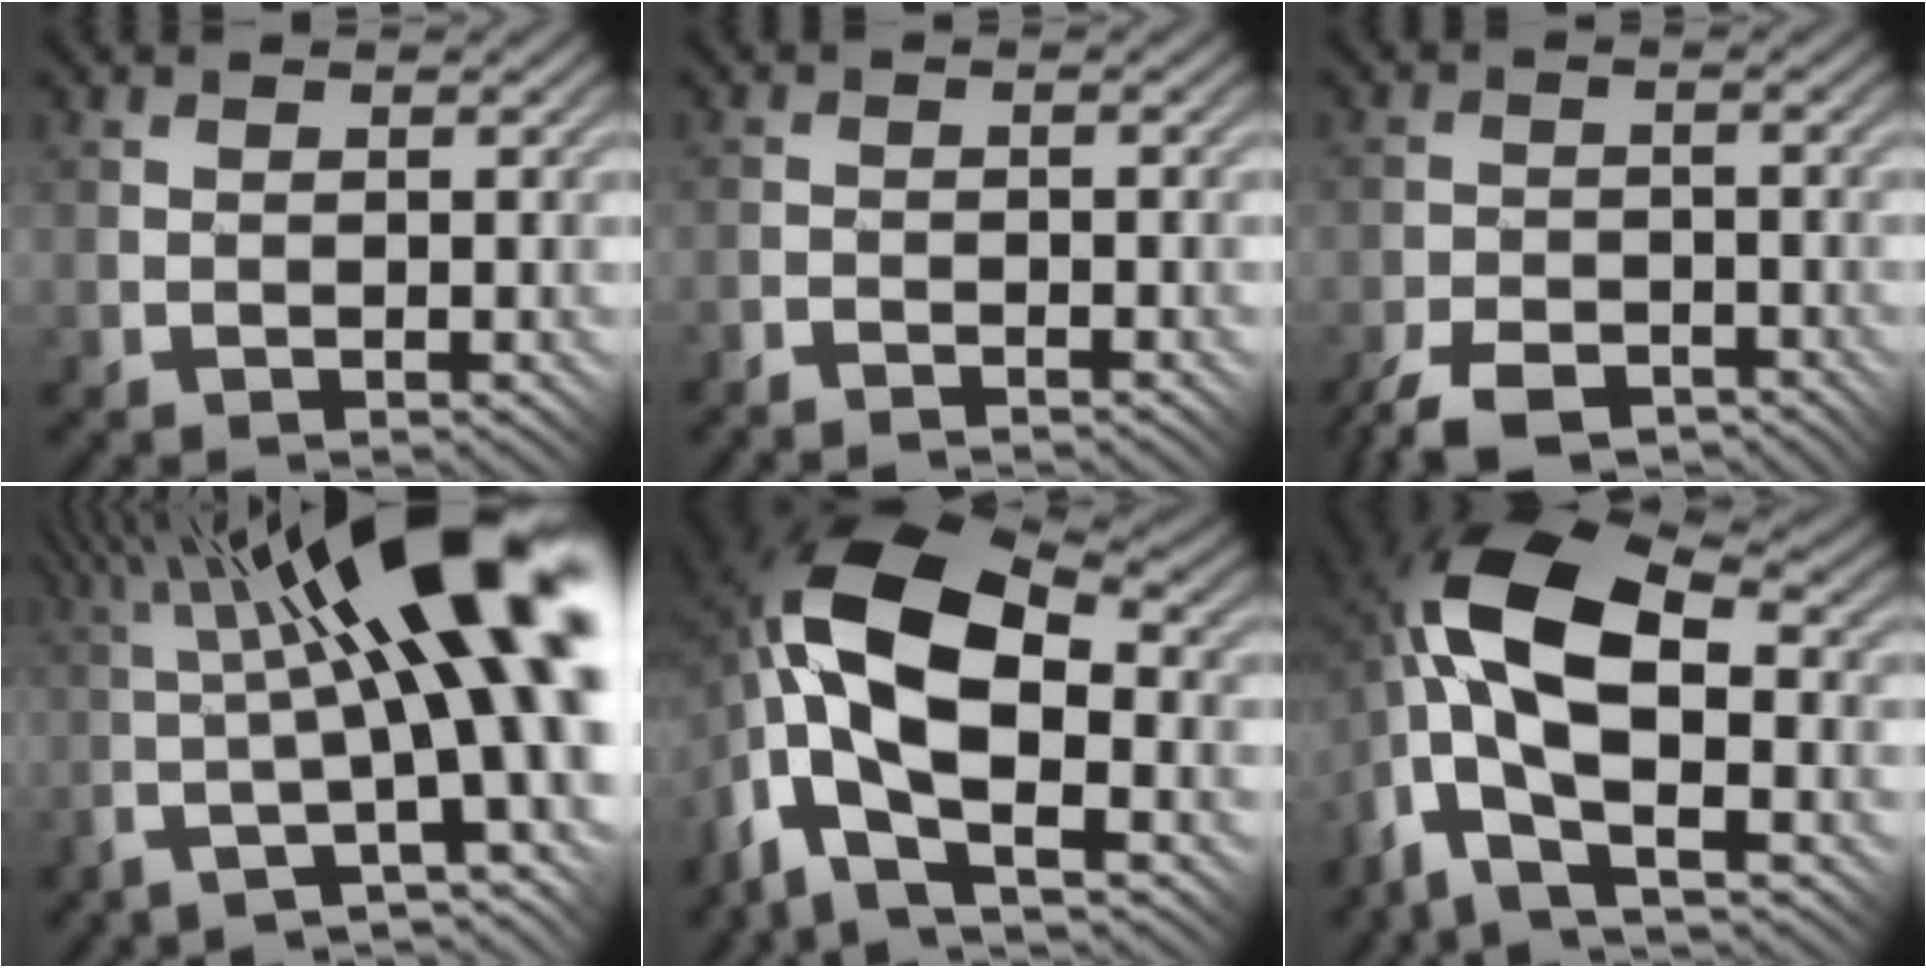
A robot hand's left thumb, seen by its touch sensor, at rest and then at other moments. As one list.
[{"total": 1.7, "force": [-1.7, -0.2, 0.1], "torque": [-0.002, 0.007, -0.038]}, {"total": 6.2, "force": [-4.7, 2.5, 3.2], "torque": [-0.060, -0.007, -0.089]}, {"total": 17.9, "force": [3.2, 3.0, 17.3], "torque": [-0.240, 0.030, 0.055]}, {"total": 16.2, "force": [-3.0, 8.8, 13.3], "torque": [-0.267, 0.001, -0.051]}, {"total": 14.6, "force": [-1.8, 7.3, 12.5], "torque": [-0.262, 0.016, -0.040]}]